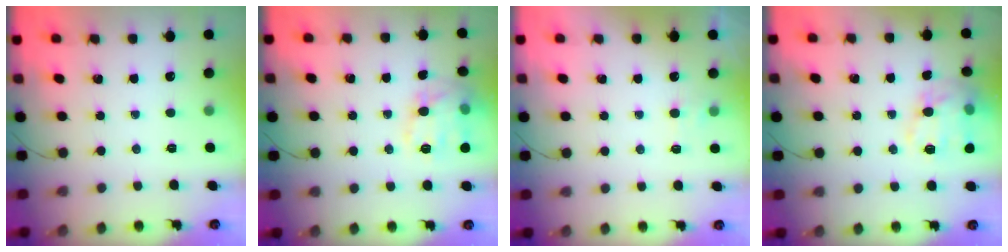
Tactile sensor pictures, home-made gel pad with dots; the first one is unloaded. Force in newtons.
{"total": 14.4, "press": 14.4, "slide": 0.4}
{"total": 4.9, "press": 4.7, "slide": 1.4}
{"total": 13.0, "press": 13.0, "slide": 0.9}